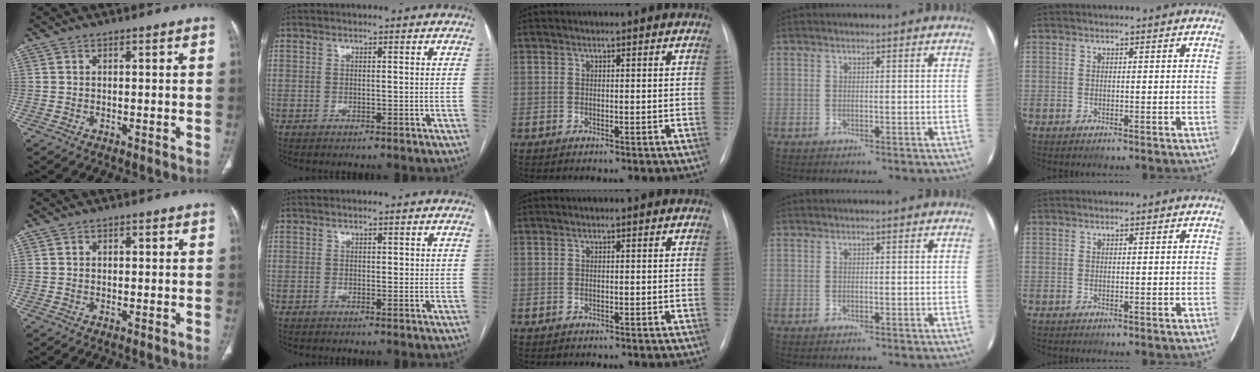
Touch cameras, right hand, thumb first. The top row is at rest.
{"thumb": {"total": 0.8, "force": [0.2, 0.6, 0.5], "torque": [-0.004, 0.000, 0.001]}, "index": {"total": 1.5, "force": [0.3, 0.9, 1.1], "torque": [-0.011, 0.004, 0.003]}}